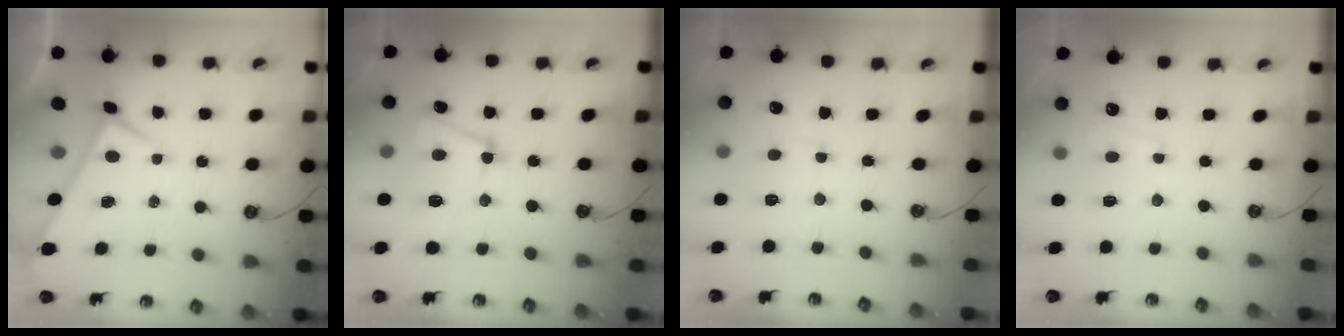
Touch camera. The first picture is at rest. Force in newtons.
{"total": 6.2, "press": 6.1, "slide": 1.1}
{"total": 2.7, "press": 2.6, "slide": 0.8}
{"total": 1.0, "press": 0.9, "slide": 0.5}